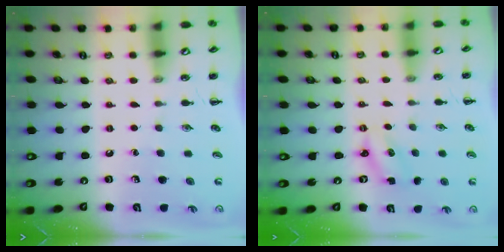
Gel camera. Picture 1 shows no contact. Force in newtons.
{"total": 2.0, "press": 1.9, "slide": 0.6}